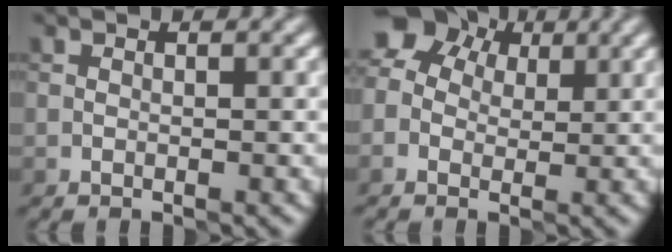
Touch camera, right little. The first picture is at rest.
{"total": 6.4, "force": [2.4, 4.9, 3.4], "torque": [-0.058, 0.034, 0.021]}